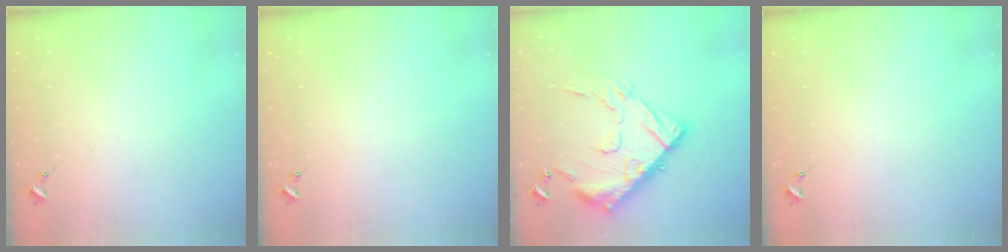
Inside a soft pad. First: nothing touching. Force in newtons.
{"total": 0.0}
{"total": 20.3, "press": 20.3, "slide": 1.1}
{"total": 0.0}